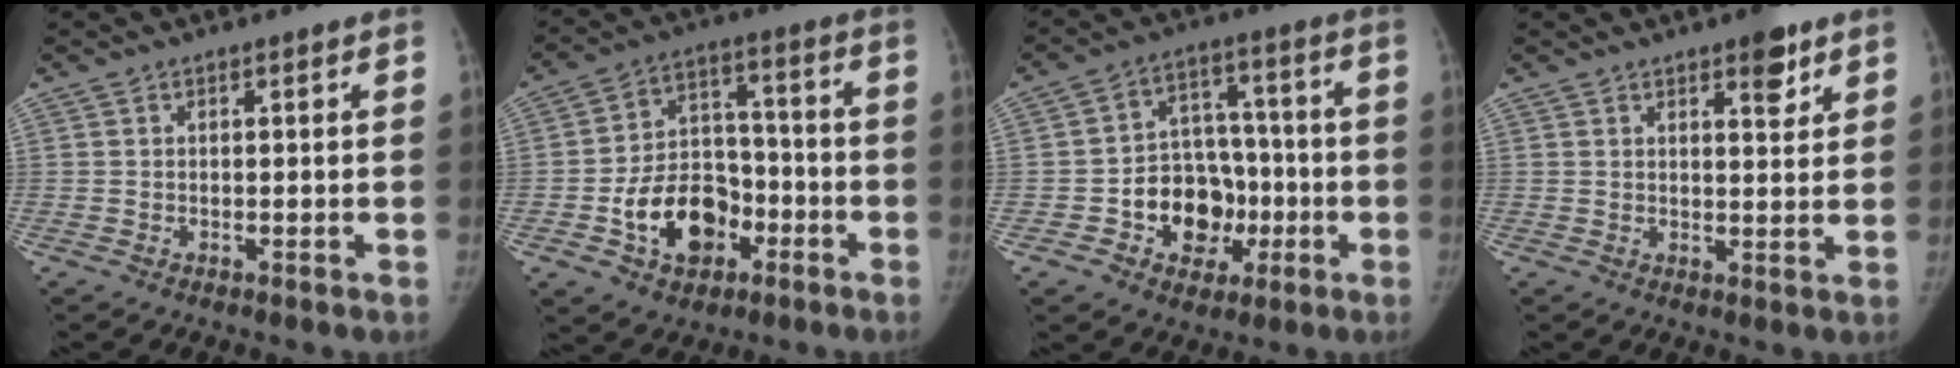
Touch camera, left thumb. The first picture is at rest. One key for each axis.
{"total": 14.8, "fx": -5.7, "fy": 10.5, "fz": 8.8, "tx": -0.107, "ty": 0.043, "tz": -0.090}
{"total": 13.5, "fx": -3.9, "fy": 10.4, "fz": 7.6, "tx": -0.061, "ty": 0.043, "tz": -0.056}
{"total": 5.0, "fx": 3.1, "fy": 1.9, "fz": 3.4, "tx": -0.031, "ty": -0.017, "tz": 0.040}